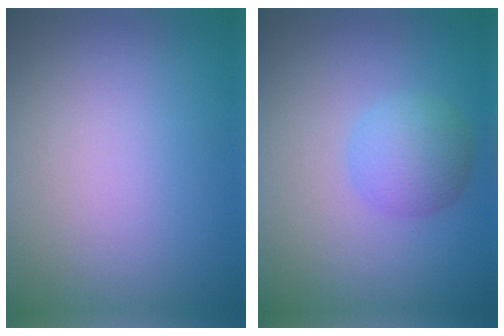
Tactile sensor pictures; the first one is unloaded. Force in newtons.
{"total": 2.9, "press": 2.9, "slide": 0.0}